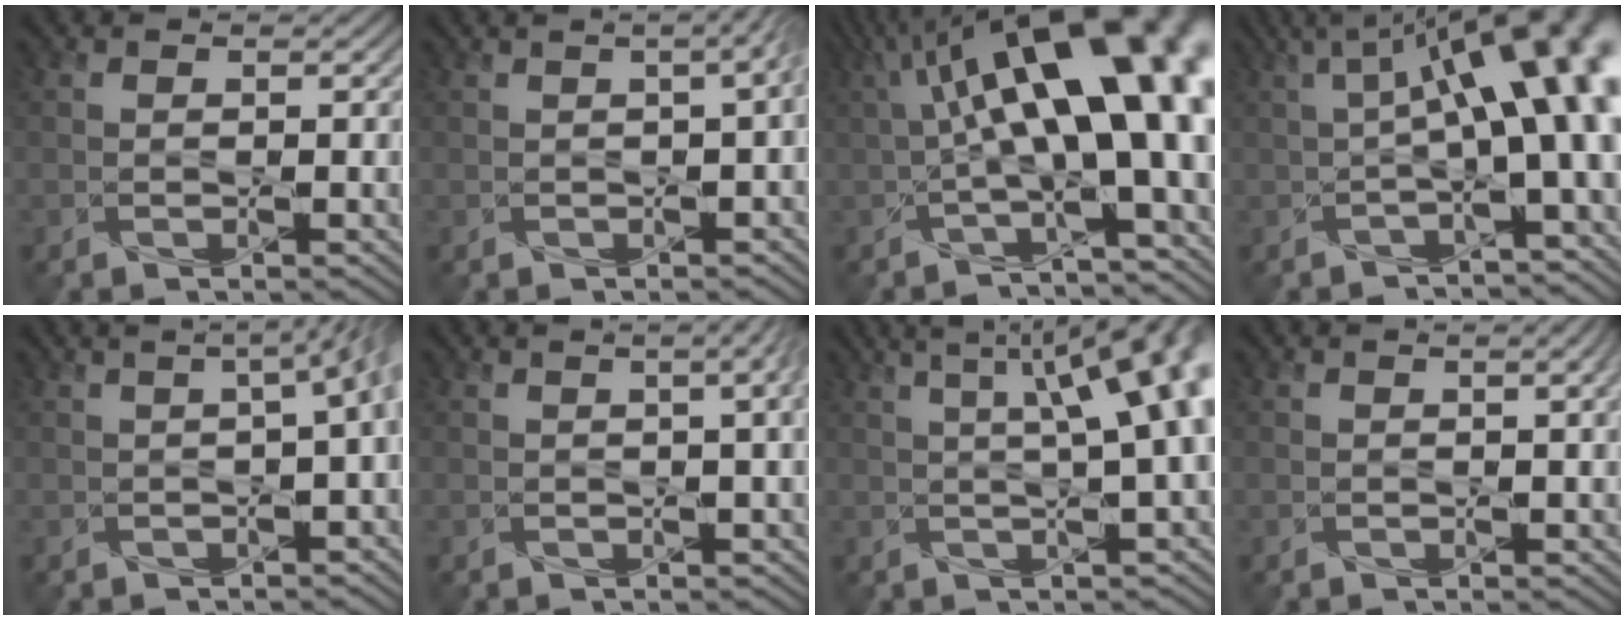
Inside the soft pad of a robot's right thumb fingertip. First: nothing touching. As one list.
[{"total": 3.9, "force": [-0.4, 1.2, 3.7], "torque": [-0.043, 0.005, -0.006]}, {"total": 16.4, "force": [2.1, 5.5, 15.3], "torque": [-0.227, 0.024, 0.033]}, {"total": 12.8, "force": [0.9, 3.6, 12.2], "torque": [-0.175, 0.018, 0.007]}, {"total": 6.6, "force": [-0.3, 2.1, 6.3], "torque": [-0.069, 0.005, -0.016]}, {"total": 4.4, "force": [0.7, 1.1, 4.2], "torque": [-0.038, 0.015, -0.001]}, {"total": 10.9, "force": [2.6, 2.9, 10.2], "torque": [-0.120, 0.038, 0.023]}, {"total": 2.4, "force": [0.4, 0.7, 2.2], "torque": [-0.030, 0.004, 0.012]}]